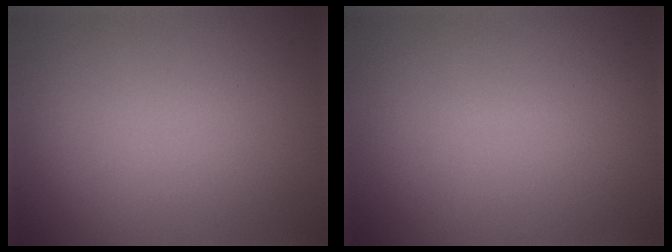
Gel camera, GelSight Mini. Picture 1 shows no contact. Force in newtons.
{"total": 0.0}